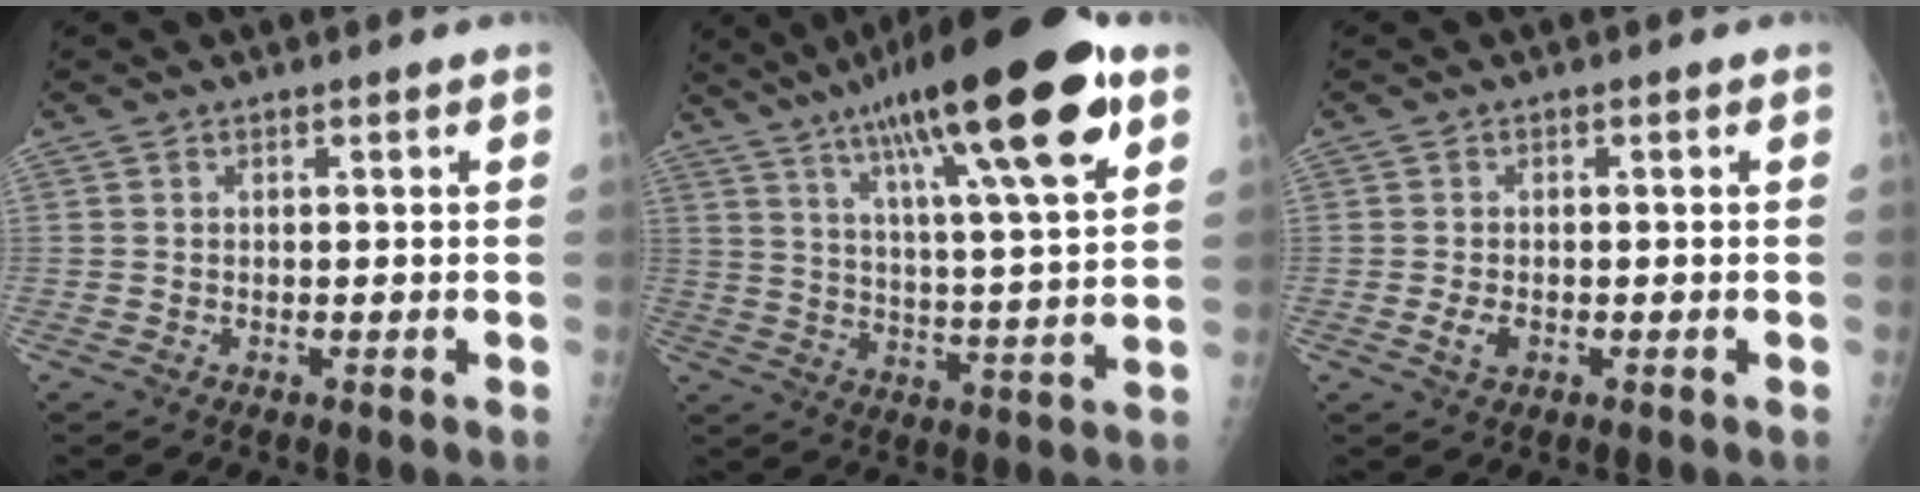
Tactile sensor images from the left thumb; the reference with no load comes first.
{"total": 24.1, "force": [13.1, 4.3, 19.8], "torque": [-0.311, -0.023, 0.207]}
{"total": 2.6, "force": [-0.7, 1.7, 1.9], "torque": [-0.033, 0.000, -0.012]}